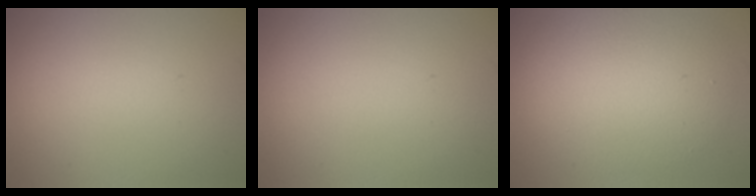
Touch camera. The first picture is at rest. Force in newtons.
{"total": 0.0}
{"total": 7.1, "press": 7.1, "slide": 0.5}